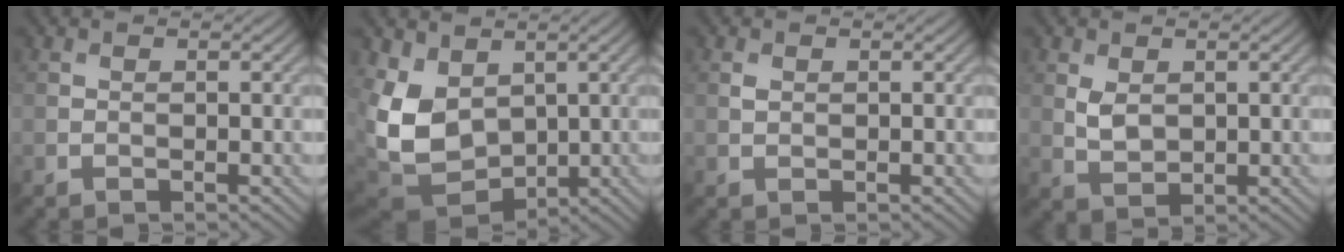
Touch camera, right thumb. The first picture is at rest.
{"total": 11.2, "force": [1.6, 8.3, 7.4], "torque": [-0.207, -0.016, 0.030]}
{"total": 0.8, "force": [0.3, 0.5, 0.5], "torque": [-0.013, 0.000, 0.007]}
{"total": 2.9, "force": [0.7, 1.9, 2.0], "torque": [-0.050, -0.004, 0.019]}